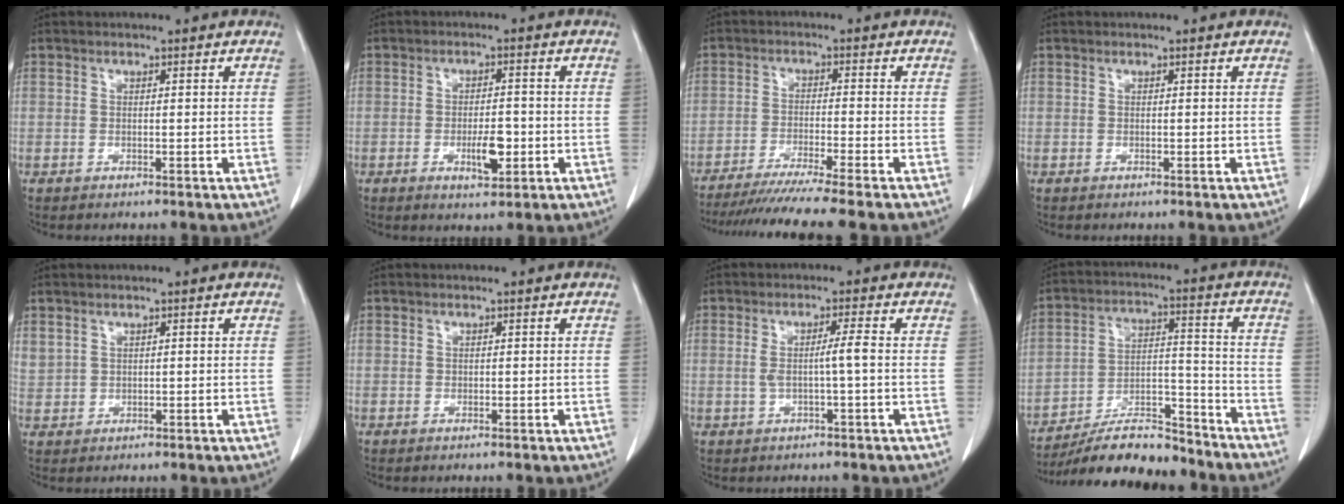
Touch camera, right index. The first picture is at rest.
{"total": 4.8, "force": [-1.5, 1.6, 4.3], "torque": [-0.072, -0.002, -0.018]}
{"total": 11.5, "force": [-9.9, -2.0, 5.5], "torque": [-0.062, -0.036, -0.156]}
{"total": 0.0}
{"total": 2.3, "force": [1.5, 1.6, 0.8], "torque": [-0.020, 0.011, 0.039]}
{"total": 0.0}
{"total": 3.2, "force": [-0.2, -0.5, 3.2], "torque": [-0.059, 0.003, -0.002]}
{"total": 14.4, "force": [-13.2, 3.1, 4.8], "torque": [-0.070, 0.031, -0.219]}